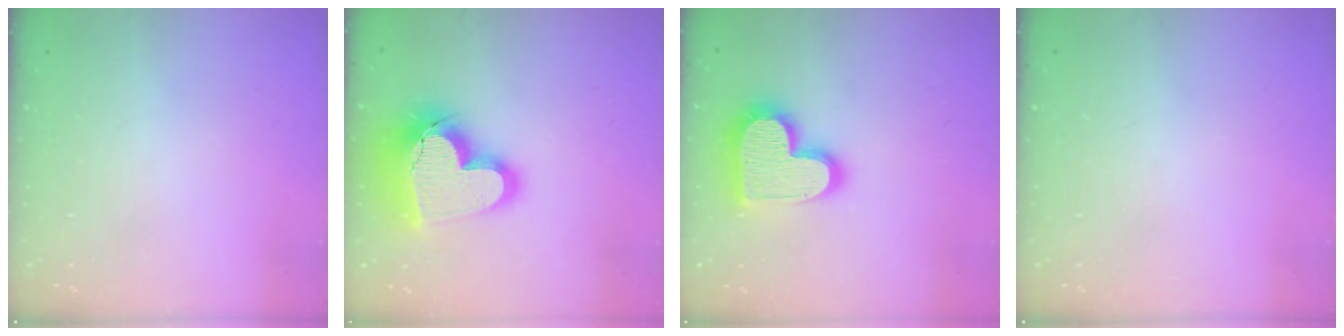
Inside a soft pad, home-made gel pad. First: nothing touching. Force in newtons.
{"total": 21.8, "press": 21.7, "slide": 1.8}
{"total": 19.5, "press": 19.5, "slide": 1.5}
{"total": 0.0}